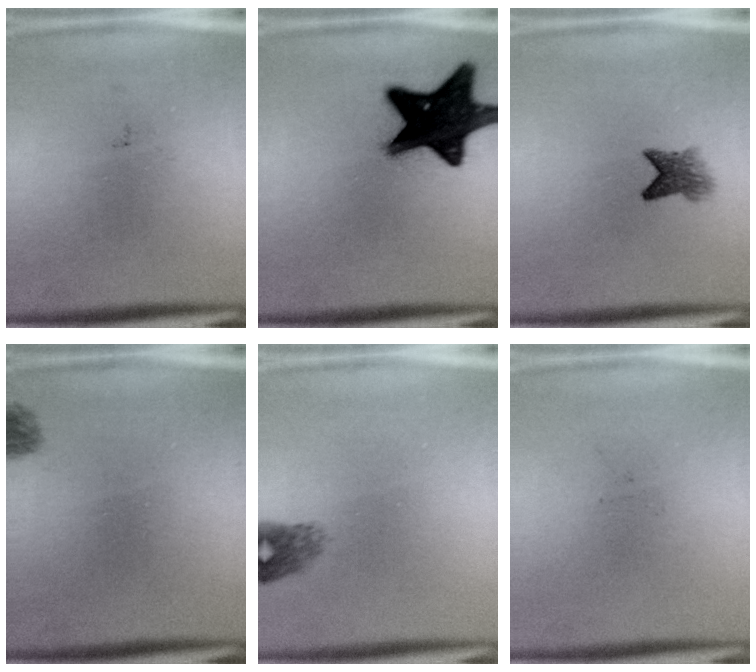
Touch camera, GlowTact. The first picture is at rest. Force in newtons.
{"total": 17.7}
{"total": 3.2}
{"total": 1.4}
{"total": 2.1}
{"total": 0.0}